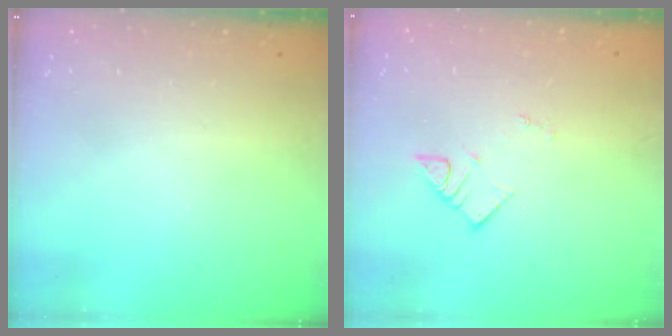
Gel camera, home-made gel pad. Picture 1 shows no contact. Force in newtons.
{"total": 3.2, "press": 3.2, "slide": 0.1}